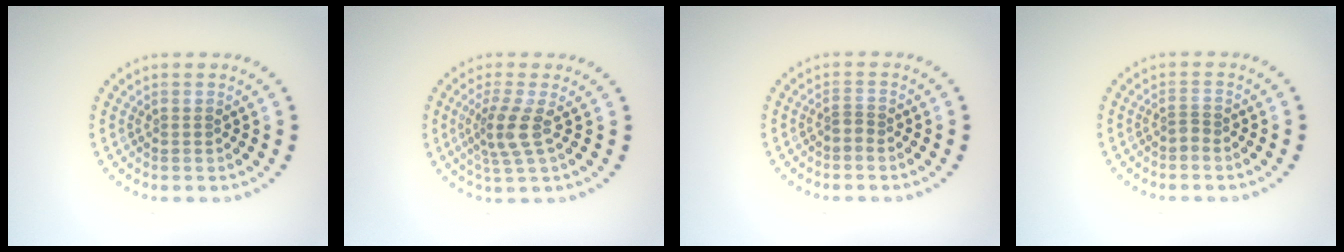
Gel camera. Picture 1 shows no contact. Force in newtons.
{"total": 2.8, "press": 2.2, "slide": 1.8}
{"total": 0.8, "press": 0.4, "slide": 0.6}
{"total": 0.7, "press": 0.4, "slide": 0.6}